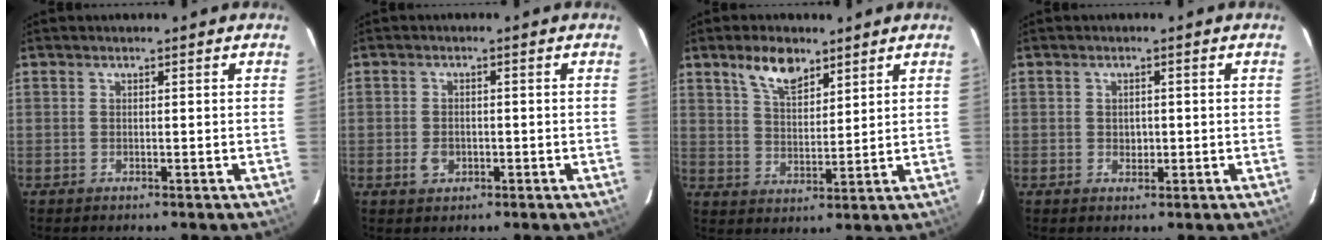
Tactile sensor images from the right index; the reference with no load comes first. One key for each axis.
{"total": 3.0, "fx": -0.9, "fy": 2.3, "fz": 1.7, "tx": -0.034, "ty": 0.000, "tz": -0.013}
{"total": 7.6, "fx": 5.1, "fy": 3.4, "fz": 4.4, "tx": -0.073, "ty": 0.007, "tz": 0.097}
{"total": 1.8, "fx": -0.1, "fy": 1.6, "fz": 0.9, "tx": -0.012, "ty": 0.001, "tz": 0.000}